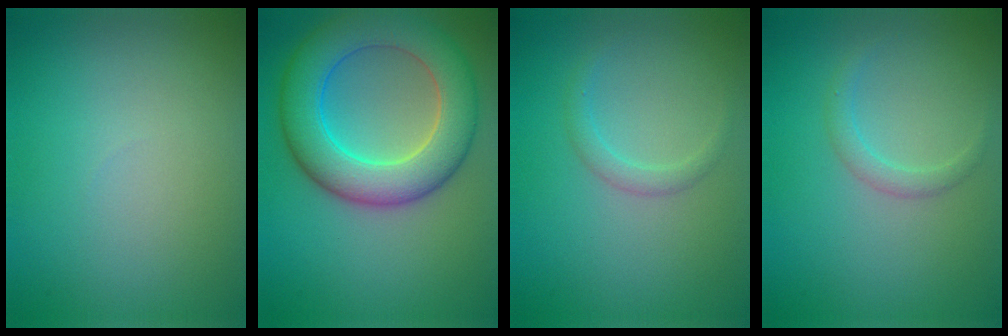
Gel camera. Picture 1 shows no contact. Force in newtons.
{"total": 8.7, "press": 8.7, "slide": 0.4}
{"total": 1.4, "press": 1.4, "slide": 0.1}
{"total": 1.4, "press": 1.4, "slide": 0.1}